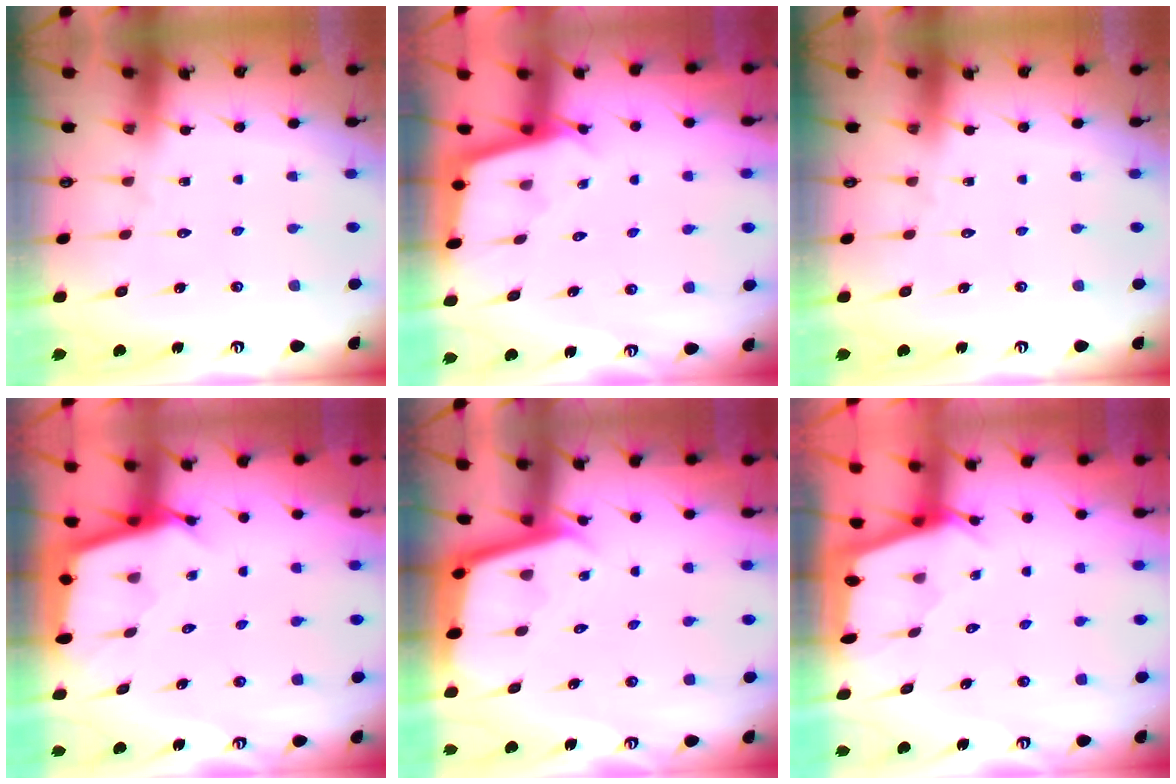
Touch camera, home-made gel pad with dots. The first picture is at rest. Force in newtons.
{"total": 2.4, "press": 2.4, "slide": 0.2}
{"total": 0.0}
{"total": 2.8, "press": 2.8, "slide": 0.3}
{"total": 3.4, "press": 3.4, "slide": 0.3}
{"total": 2.3, "press": 2.3, "slide": 0.3}